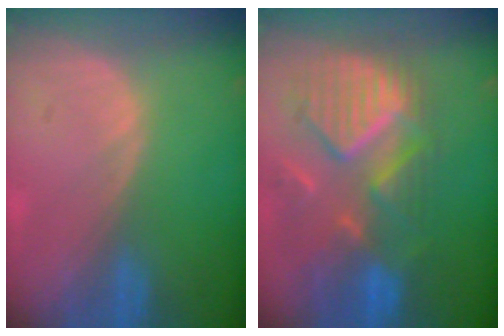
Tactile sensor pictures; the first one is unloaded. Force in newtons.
{"total": 11.7, "press": 10.3, "slide": 5.6}